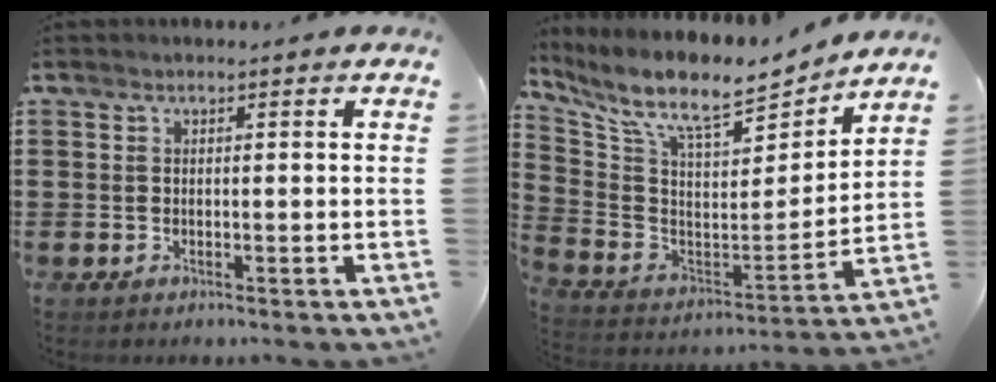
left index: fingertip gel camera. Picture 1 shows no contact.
{"total": 10.4, "force": [8.7, 2.1, 5.4], "torque": [-0.135, -0.064, 0.145]}